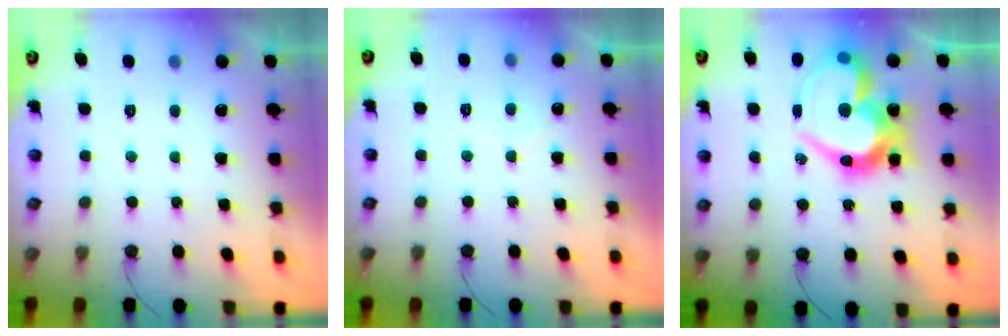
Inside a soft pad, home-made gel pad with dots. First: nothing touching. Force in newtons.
{"total": 5.0, "press": 5.0, "slide": 0.4}
{"total": 23.6, "press": 23.5, "slide": 2.1}